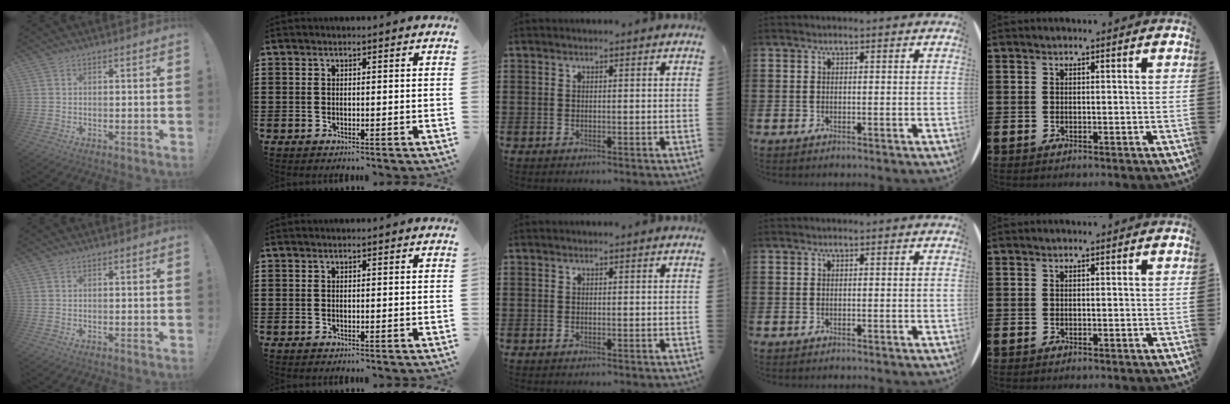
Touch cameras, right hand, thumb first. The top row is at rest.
{}